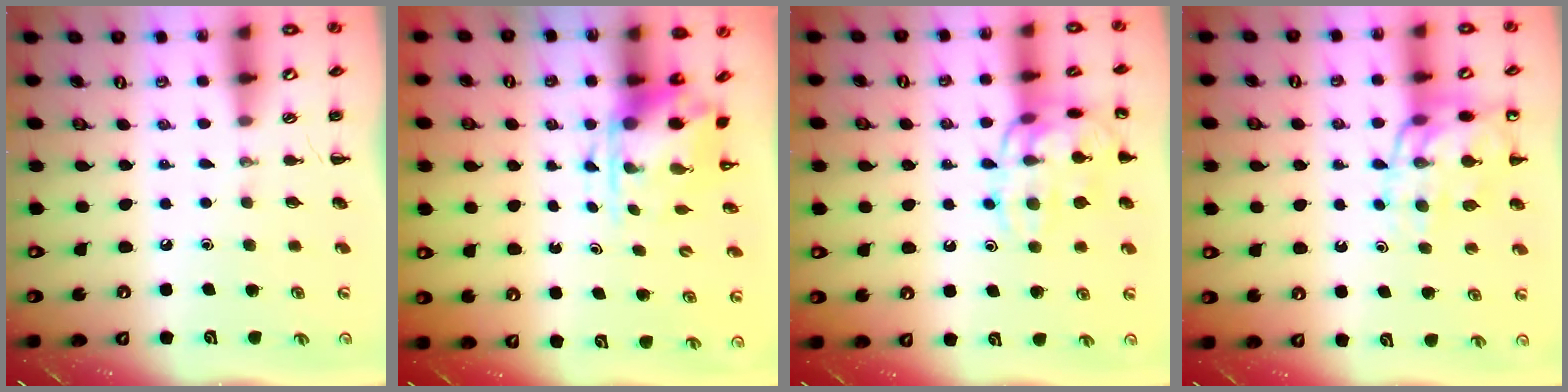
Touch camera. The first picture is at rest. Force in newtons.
{"total": 3.8, "press": 3.7, "slide": 0.9}
{"total": 15.8, "press": 15.7, "slide": 0.6}
{"total": 13.3, "press": 13.1, "slide": 2.5}